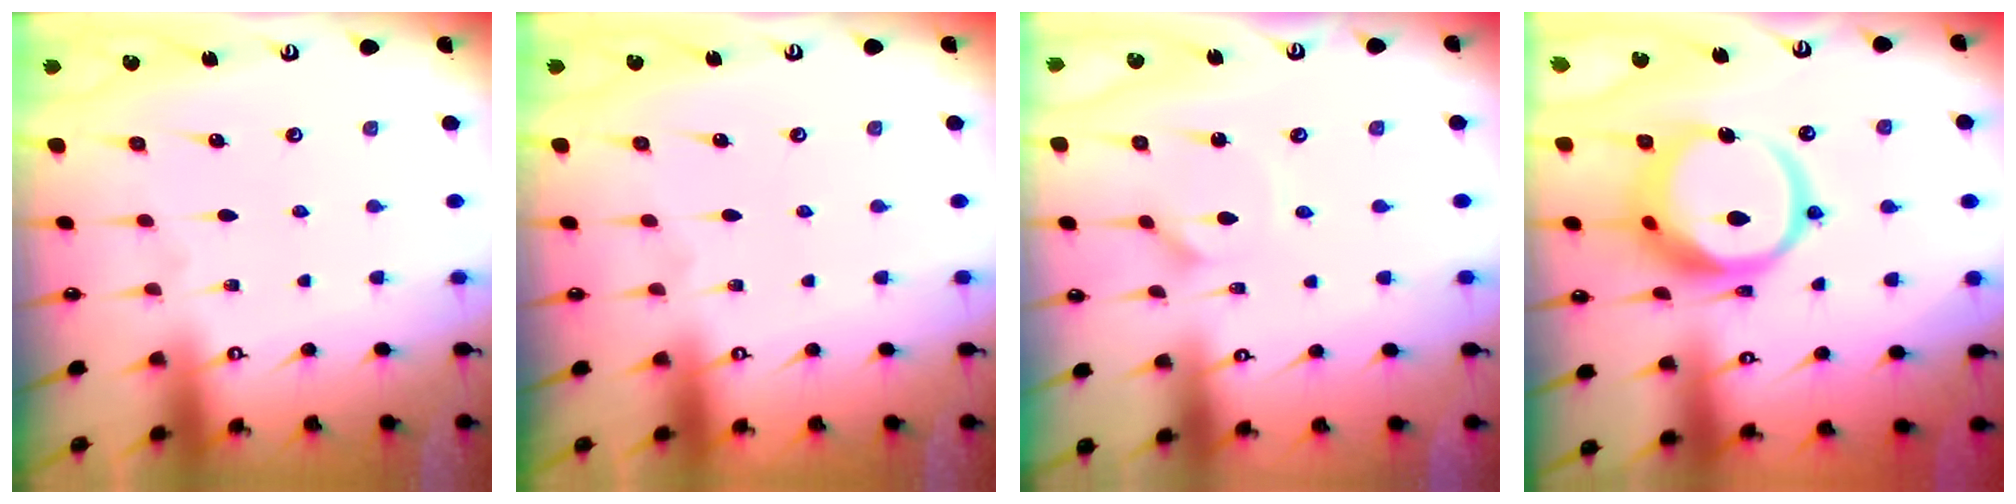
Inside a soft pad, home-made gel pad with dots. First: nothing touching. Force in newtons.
{"total": 0.0}
{"total": 1.5, "press": 1.4, "slide": 0.3}
{"total": 16.6, "press": 16.5, "slide": 1.9}